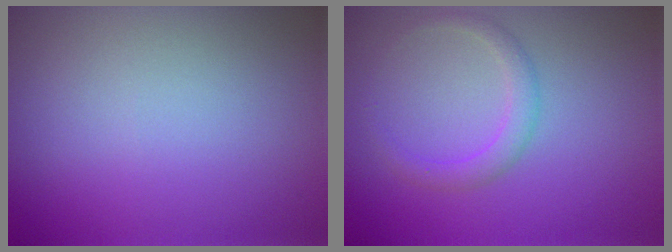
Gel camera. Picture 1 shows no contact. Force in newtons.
{"total": 1.9, "press": 1.9, "slide": 0.2}